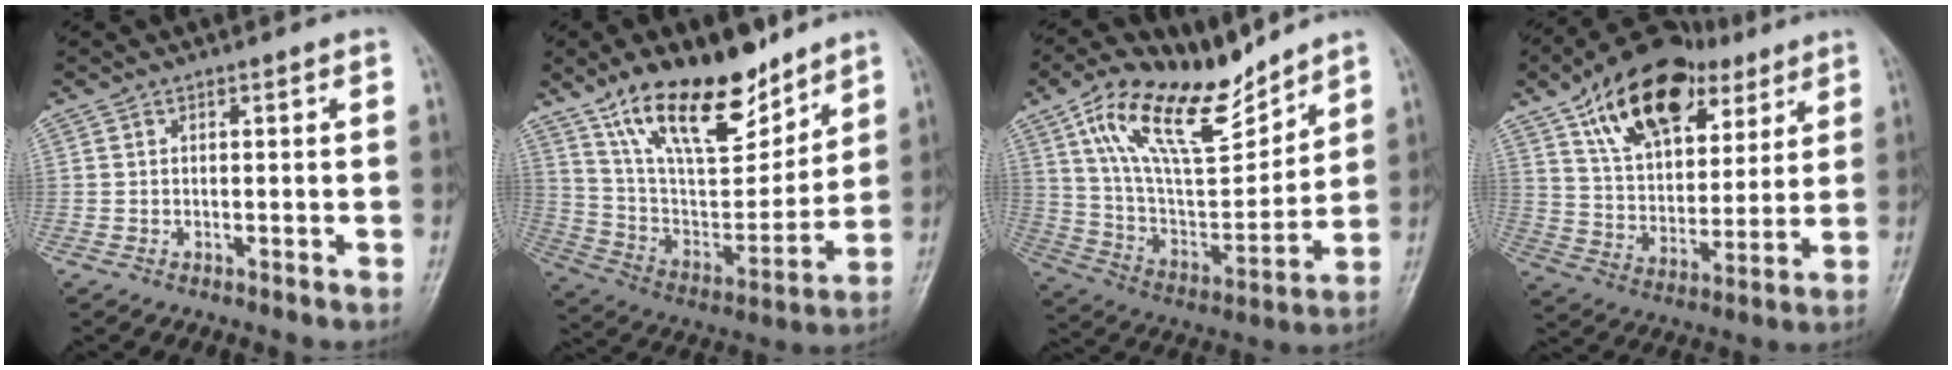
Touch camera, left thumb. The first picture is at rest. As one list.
[{"total": 22.1, "force": [14.9, 9.3, 13.5], "torque": [-0.184, -0.070, 0.269]}, {"total": 20.7, "force": [13.8, 8.2, 13.0], "torque": [-0.190, -0.058, 0.258]}, {"total": 22.0, "force": [11.9, 12.5, 13.7], "torque": [-0.187, -0.022, 0.204]}]